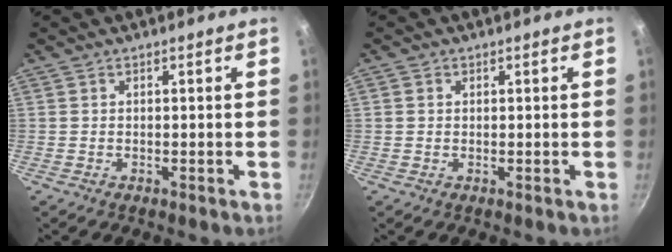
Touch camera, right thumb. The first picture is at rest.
{"total": 0.9, "force": [0.2, 0.8, 0.3], "torque": [-0.003, 0.002, 0.002]}